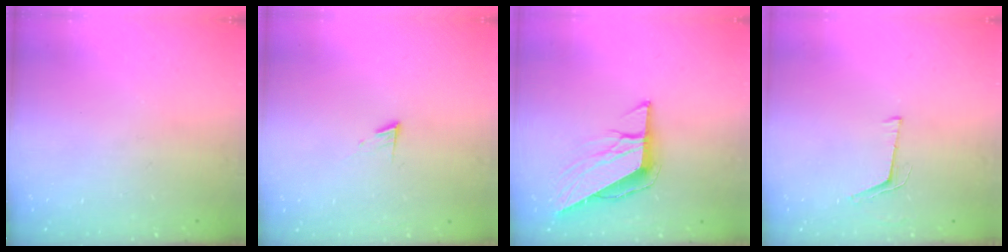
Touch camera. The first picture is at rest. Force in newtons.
{"total": 5.1, "press": 5.1, "slide": 0.6}
{"total": 9.4, "press": 9.4, "slide": 1.0}
{"total": 4.2, "press": 3.5, "slide": 2.3}